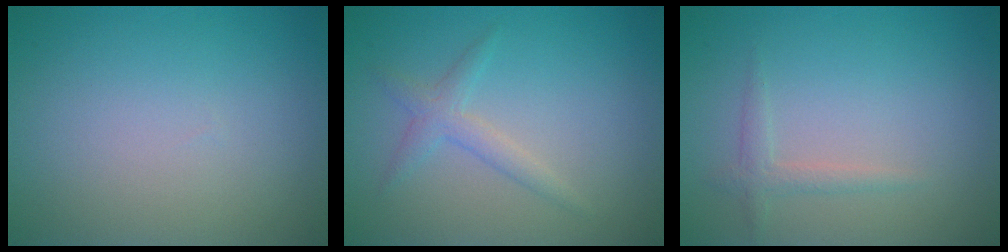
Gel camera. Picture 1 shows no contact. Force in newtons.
{"total": 1.8, "press": 1.8, "slide": 0.1}
{"total": 1.3, "press": 1.3, "slide": 0.1}